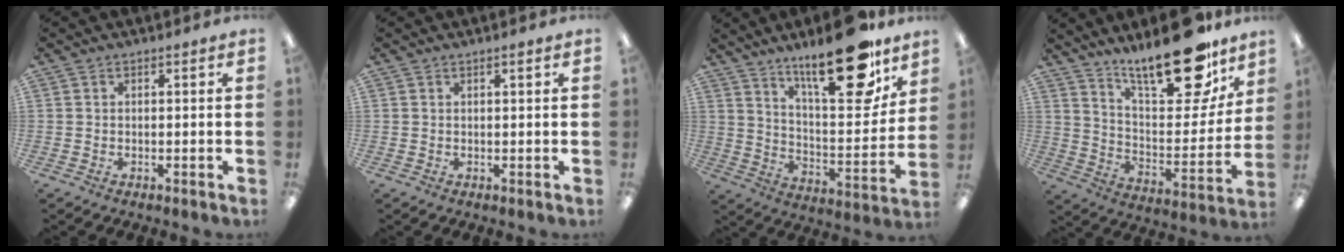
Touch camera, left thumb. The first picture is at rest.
{"total": 0.7, "force": [0.5, 0.0, 0.5], "torque": [-0.012, 0.000, 0.009]}
{"total": 23.2, "force": [16.9, 6.8, 14.5], "torque": [-0.200, -0.117, 0.271]}
{"total": 23.9, "force": [17.9, 7.8, 13.7], "torque": [-0.199, -0.117, 0.296]}